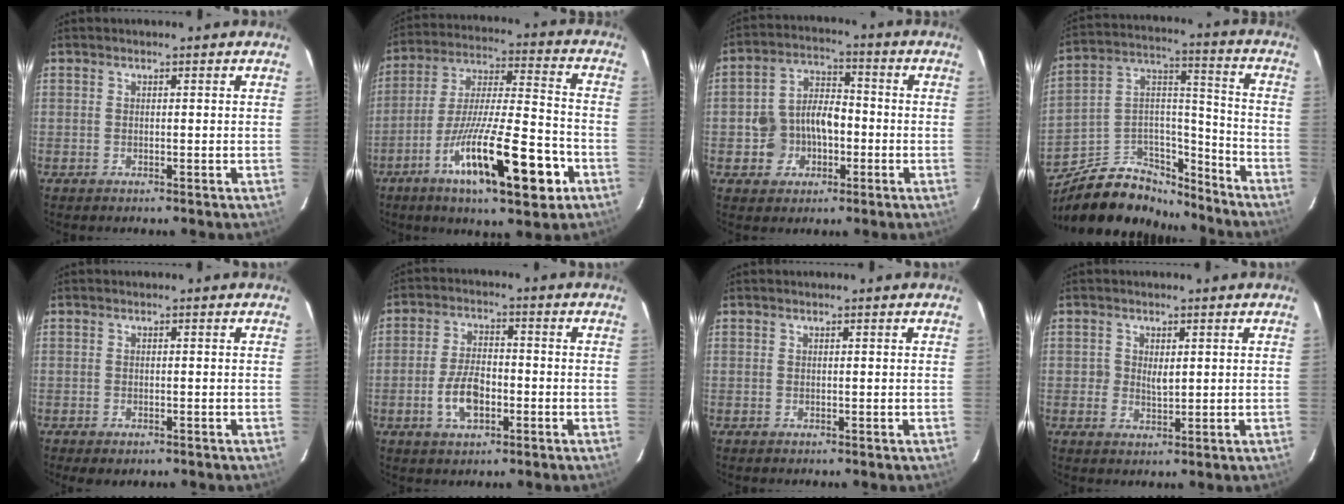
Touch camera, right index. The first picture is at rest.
{"total": 19.9, "force": [-9.4, 4.0, 17.1], "torque": [-0.300, -0.024, -0.154]}
{"total": 8.6, "force": [-2.2, 6.9, 4.6], "torque": [-0.099, 0.027, -0.034]}
{"total": 17.9, "force": [-13.6, 9.1, 7.2], "torque": [-0.146, 0.068, -0.210]}
{"total": 2.4, "force": [-1.7, 1.2, 1.3], "torque": [-0.028, -0.008, -0.026]}
{"total": 7.5, "force": [-2.7, 3.9, 5.8], "torque": [-0.119, 0.006, -0.044]}
{"total": 0.0}
{"total": 2.5, "force": [0.4, 2.0, 1.4], "torque": [-0.027, 0.000, 0.006]}